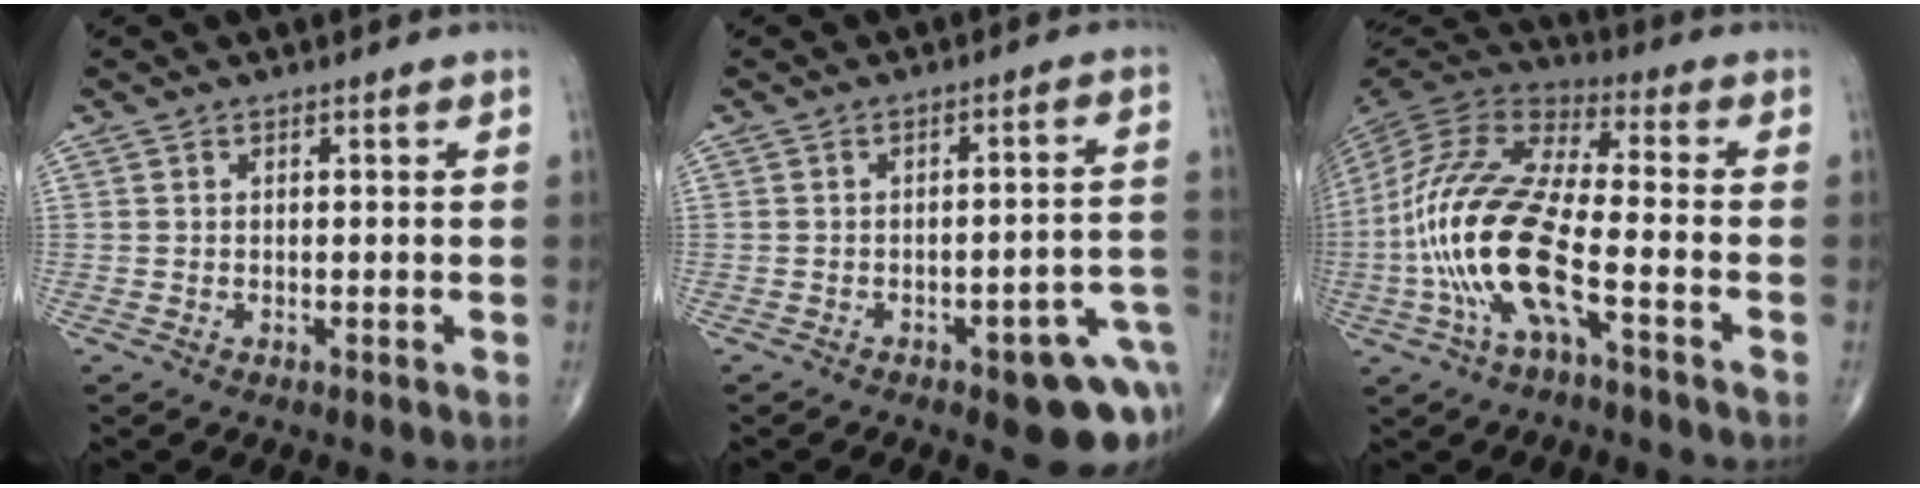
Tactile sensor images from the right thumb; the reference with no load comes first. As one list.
[{"total": 12.0, "force": [-5.3, 4.1, 10.0], "torque": [-0.082, 0.037, -0.053]}, {"total": 19.3, "force": [-5.7, 6.1, 17.4], "torque": [-0.387, 0.033, -0.107]}]